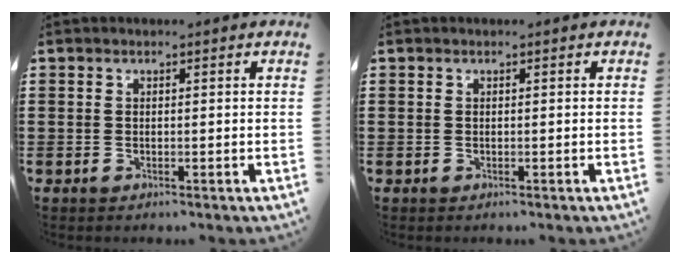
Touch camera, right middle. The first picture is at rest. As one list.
[{"total": 0.0}]